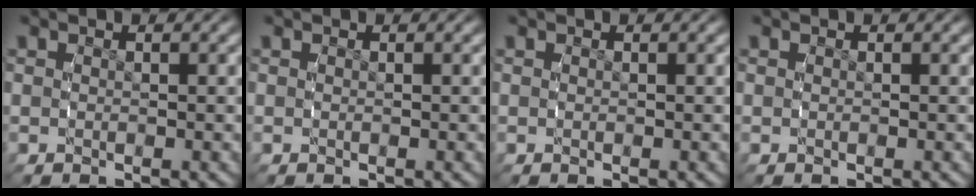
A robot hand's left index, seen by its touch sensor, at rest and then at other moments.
{"total": 0.0}
{"total": 0.0}
{"total": 0.0}